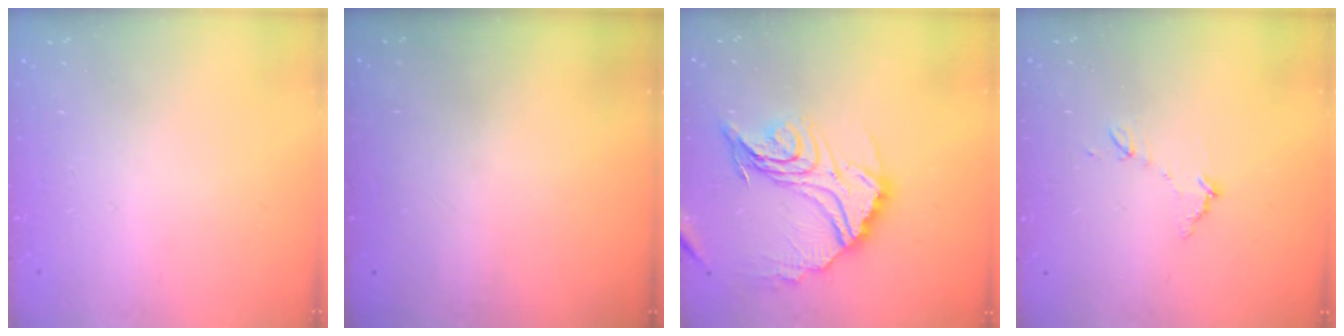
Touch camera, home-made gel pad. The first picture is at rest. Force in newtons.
{"total": 2.9, "press": 2.9, "slide": 0.3}
{"total": 19.9, "press": 19.8, "slide": 1.6}
{"total": 7.5, "press": 7.5, "slide": 0.5}